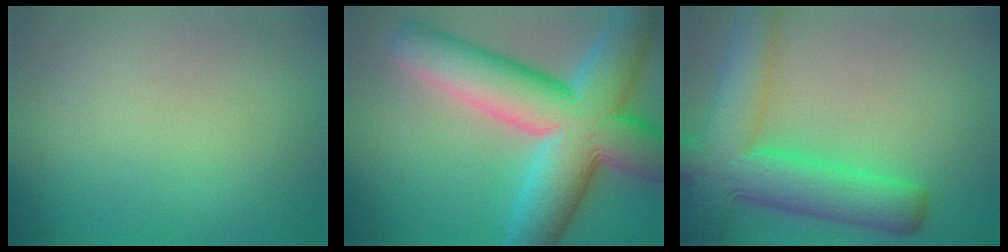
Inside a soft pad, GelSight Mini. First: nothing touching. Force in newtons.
{"total": 14.0, "press": 14.0, "slide": 0.7}
{"total": 9.4, "press": 9.4, "slide": 0.4}